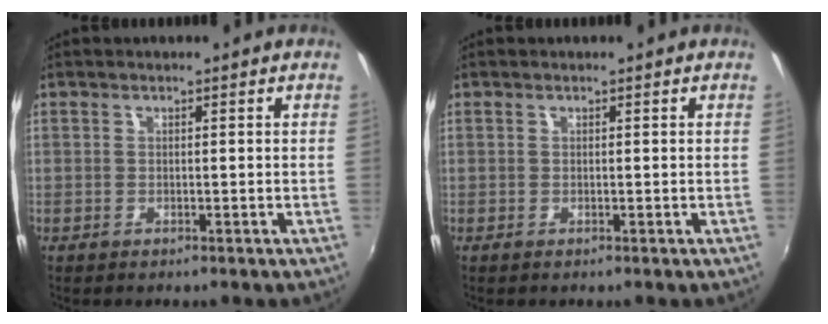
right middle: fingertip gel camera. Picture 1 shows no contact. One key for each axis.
{"total": 0.0}